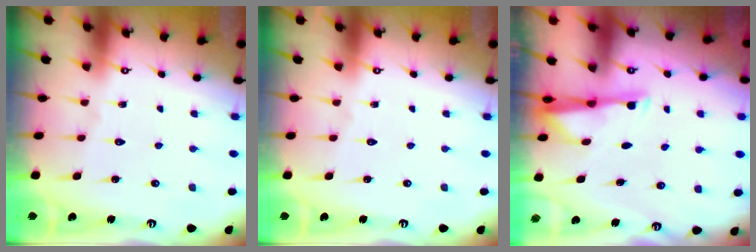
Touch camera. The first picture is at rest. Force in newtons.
{"total": 0.0}
{"total": 3.0, "press": 2.9, "slide": 0.5}